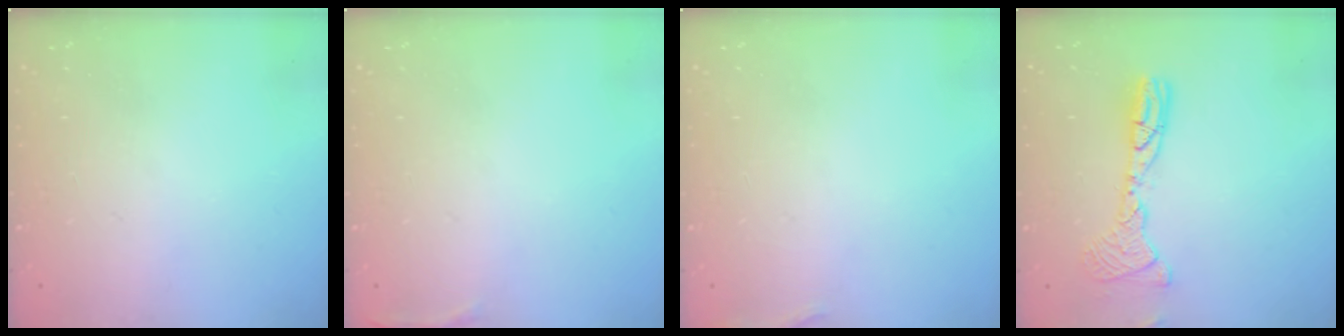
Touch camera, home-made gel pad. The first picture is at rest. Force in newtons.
{"total": 5.2, "press": 5.1, "slide": 1.2}
{"total": 7.3, "press": 5.5, "slide": 4.8}
{"total": 11.9, "press": 11.6, "slide": 2.5}